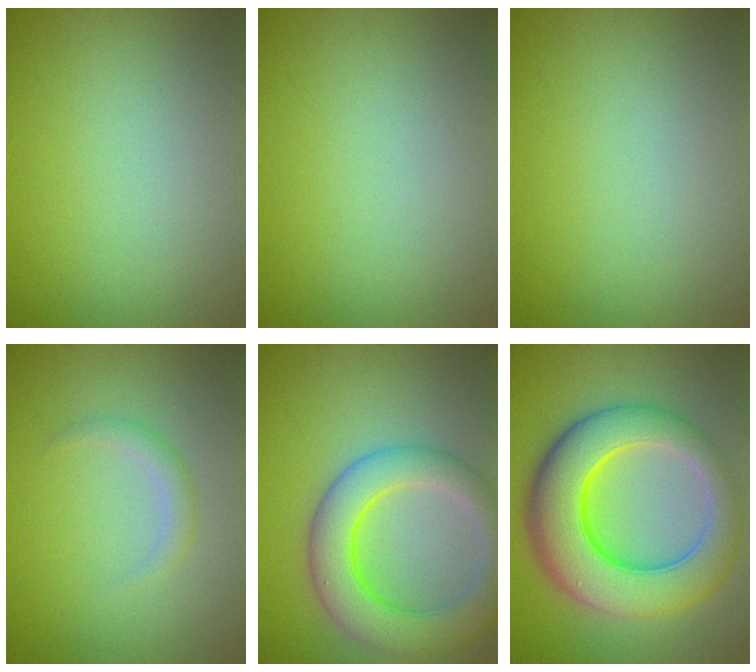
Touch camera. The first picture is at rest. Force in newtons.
{"total": 0.0}
{"total": 0.0}
{"total": 1.4, "press": 1.4, "slide": 0.1}
{"total": 7.4, "press": 7.4, "slide": 0.1}
{"total": 10.6, "press": 10.6, "slide": 0.2}